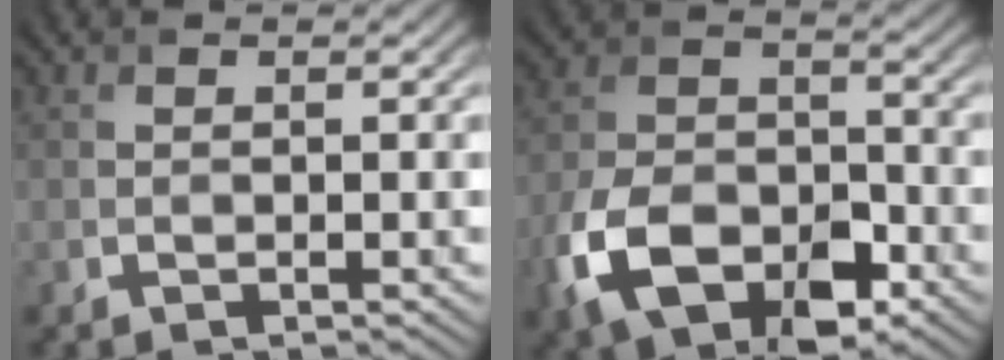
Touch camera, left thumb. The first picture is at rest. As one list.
[{"total": 12.0, "force": [-6.1, 7.0, 7.6], "torque": [-0.176, -0.016, -0.117]}]